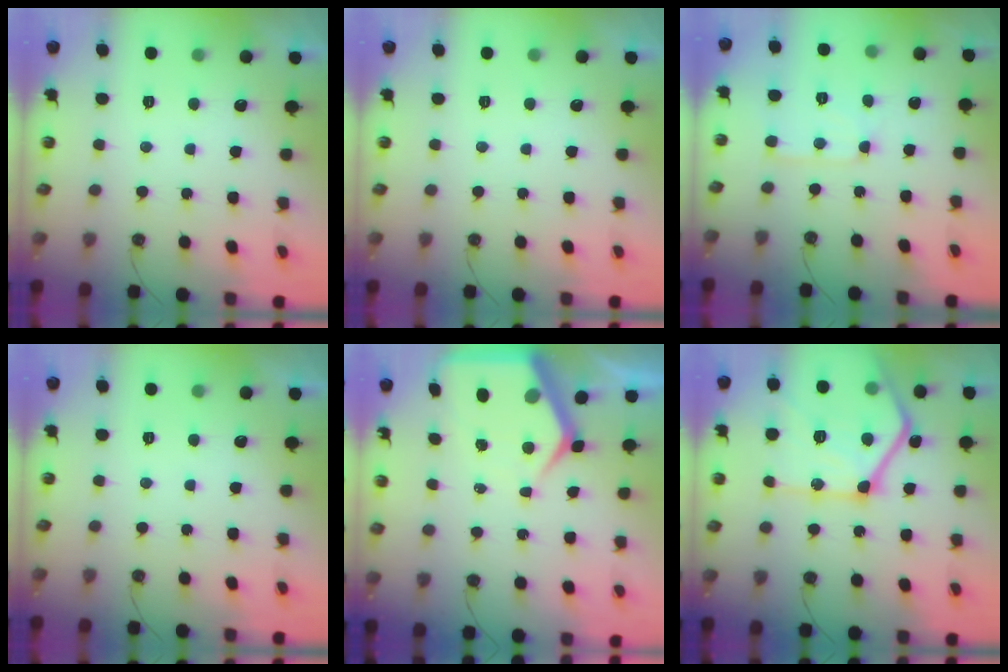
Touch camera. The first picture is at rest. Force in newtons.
{"total": 0.0}
{"total": 7.8, "press": 7.8, "slide": 0.8}
{"total": 0.0}
{"total": 8.9, "press": 8.8, "slide": 0.8}
{"total": 28.2, "press": 28.1, "slide": 3.0}